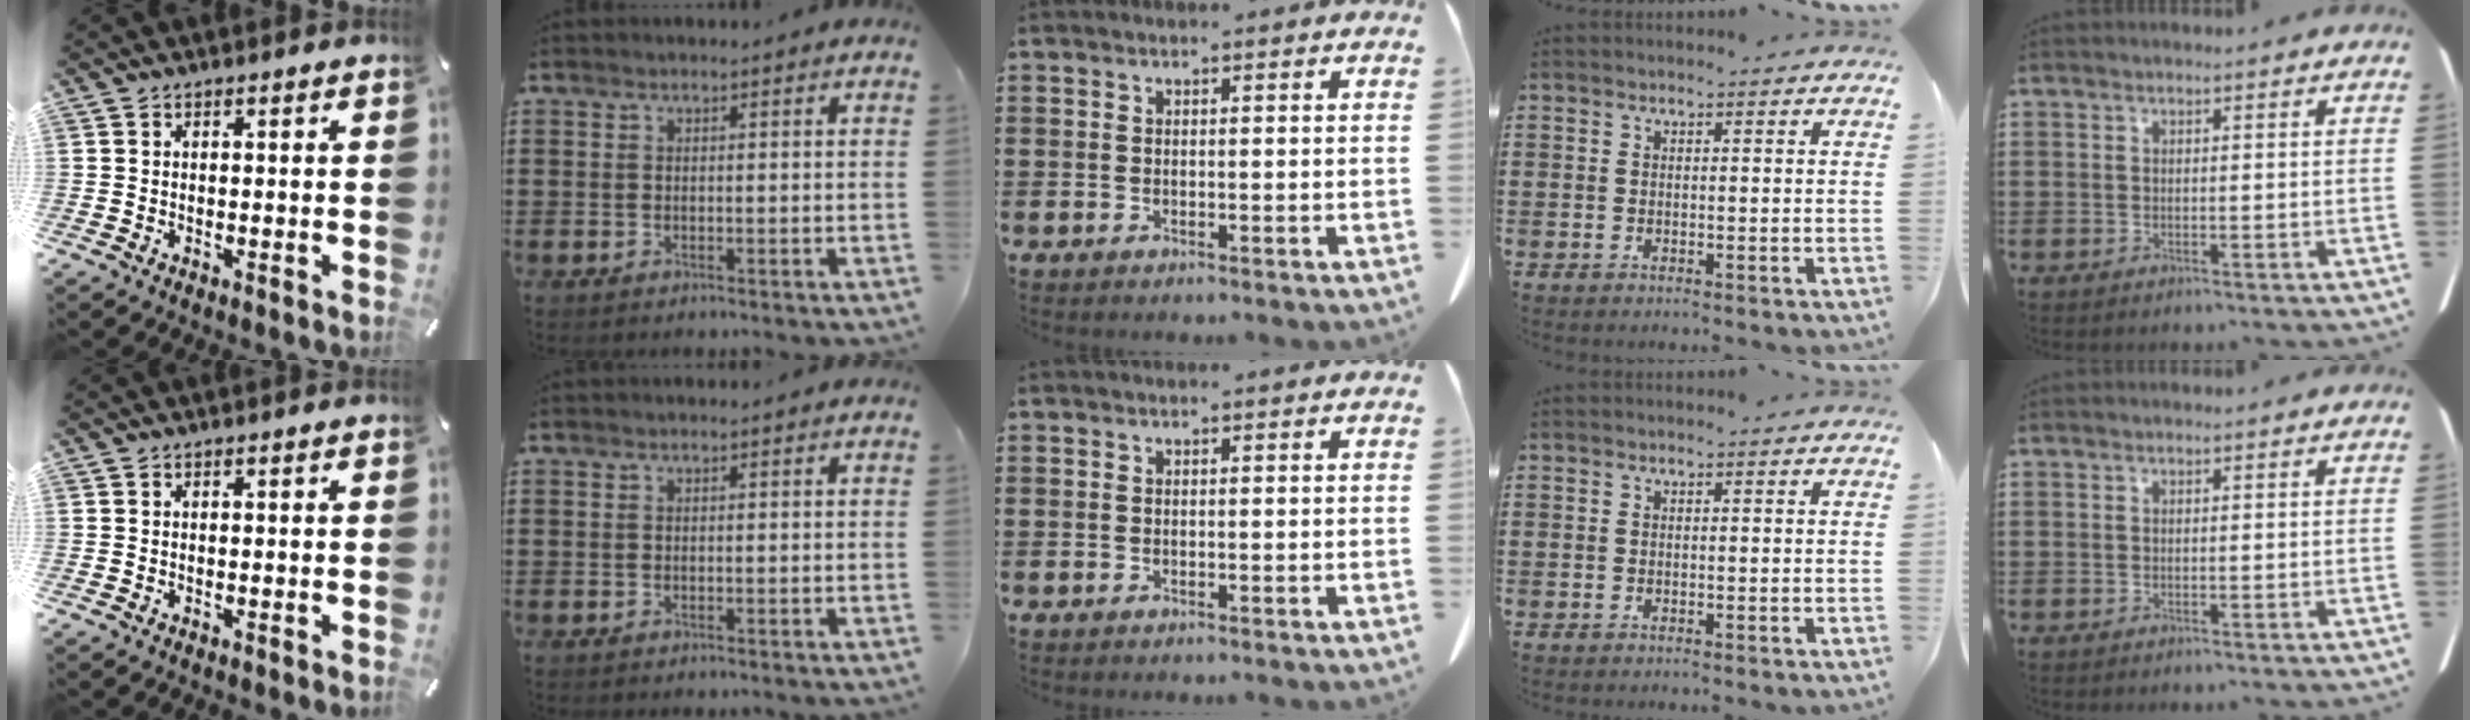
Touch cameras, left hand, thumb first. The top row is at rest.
{}